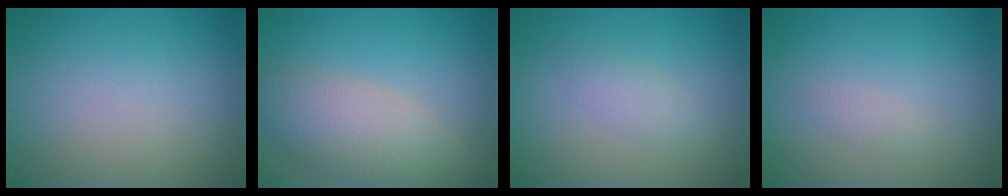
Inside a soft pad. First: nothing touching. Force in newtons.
{"total": 5.2, "press": 5.2, "slide": 0.5}
{"total": 1.7, "press": 1.7, "slide": 0.1}
{"total": 0.8, "press": 0.8, "slide": 0.0}